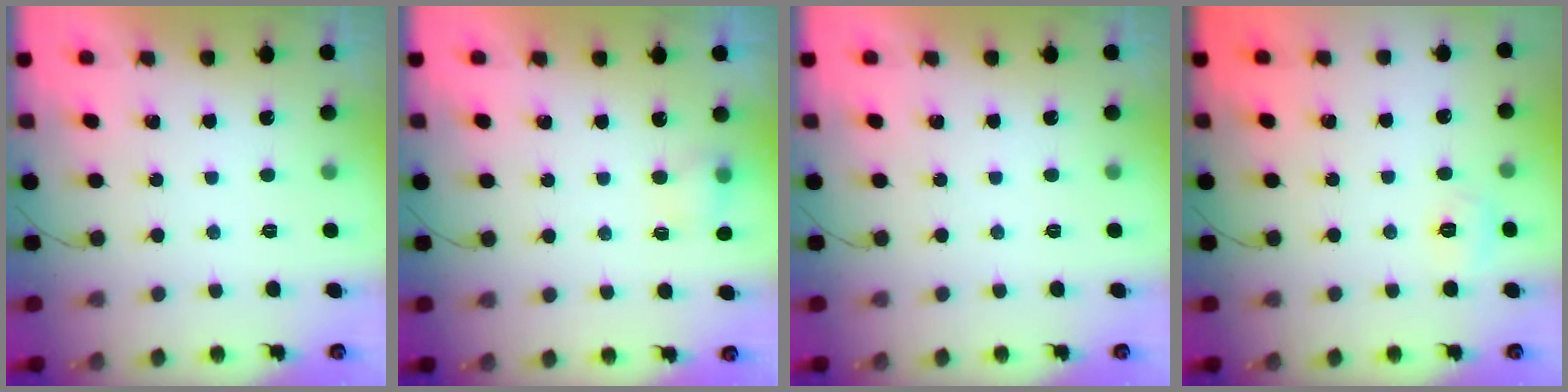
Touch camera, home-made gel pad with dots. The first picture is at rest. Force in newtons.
{"total": 4.4, "press": 4.1, "slide": 1.4}
{"total": 0.0}
{"total": 4.1, "press": 3.9, "slide": 1.2}